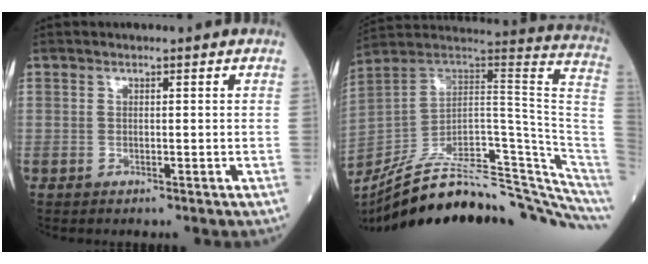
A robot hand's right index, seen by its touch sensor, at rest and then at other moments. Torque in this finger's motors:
{"motor_torque": [0.80, -1.34, 0.88, 0.20]}